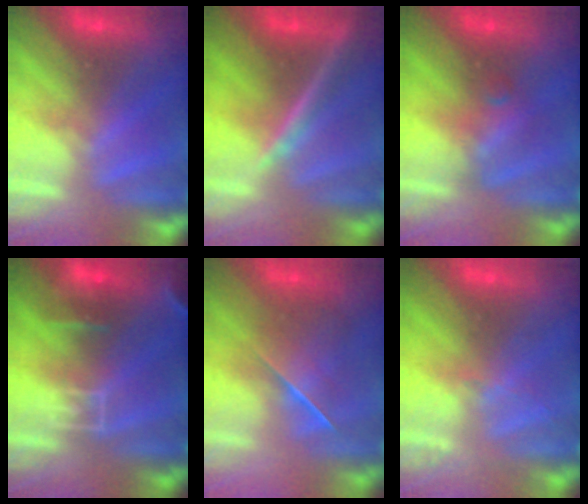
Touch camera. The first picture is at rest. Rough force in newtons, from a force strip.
{"total": 4.8}
{"total": 2.4}
{"total": 7.3}
{"total": 2.4}
{"total": 2.0}